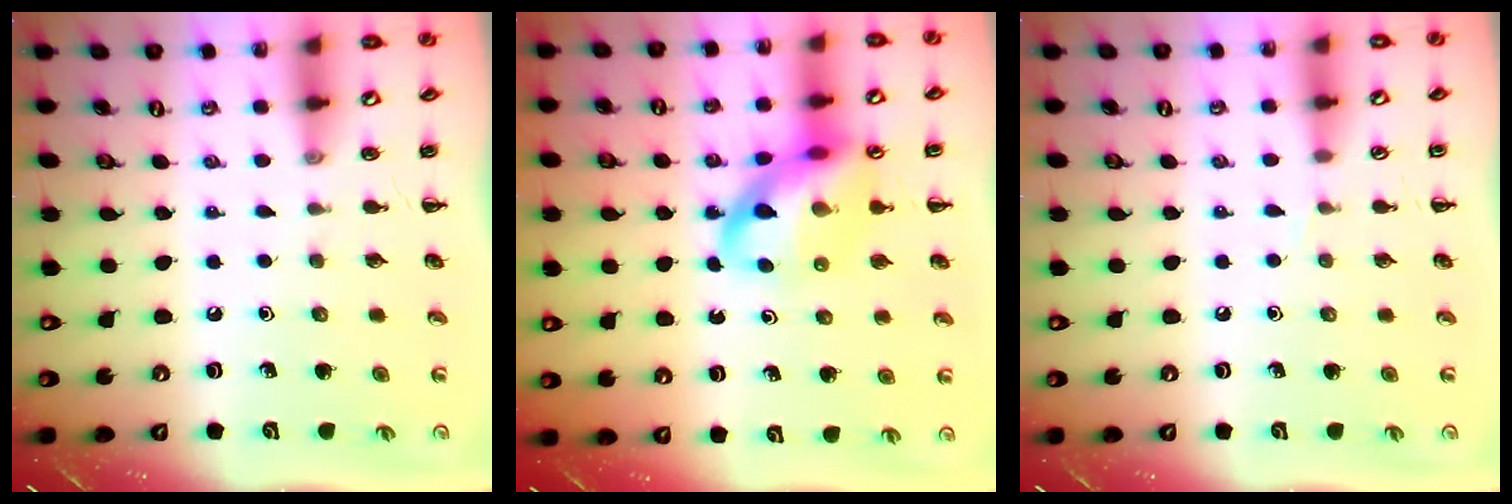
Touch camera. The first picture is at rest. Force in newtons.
{"total": 15.0, "press": 14.6, "slide": 3.4}
{"total": 3.0, "press": 2.8, "slide": 1.0}